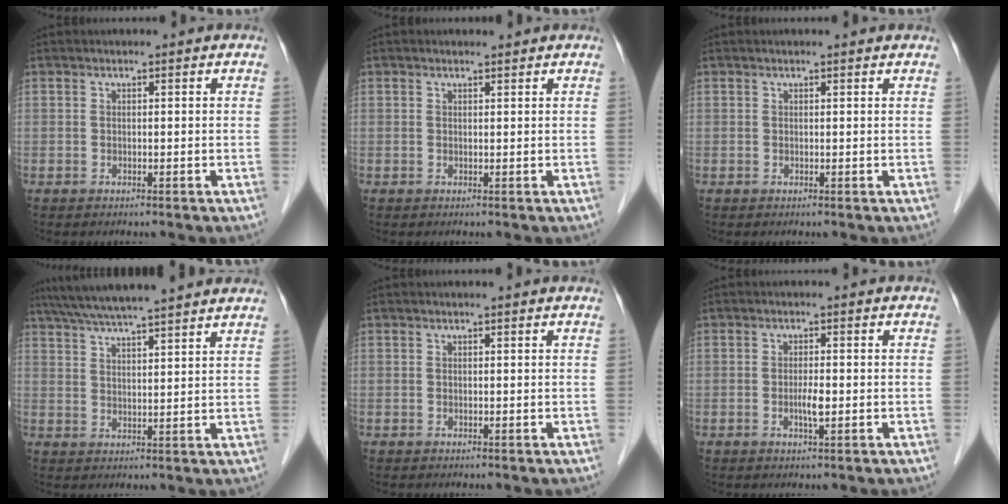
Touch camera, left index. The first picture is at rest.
{"total": 0.7, "force": [0.6, 0.2, 0.2], "torque": [-0.014, 0.000, 0.010]}
{"total": 1.6, "force": [1.5, 0.1, 0.5], "torque": [-0.015, 0.012, 0.016]}
{"total": 16.2, "force": [14.1, 0.6, 7.9], "torque": [-0.137, 0.042, 0.202]}
{"total": 0.7, "force": [0.7, 0.0, 0.2], "torque": [-0.009, 0.007, 0.010]}
{"total": 2.2, "force": [-0.4, 0.3, 2.1], "torque": [-0.043, -0.002, -0.006]}